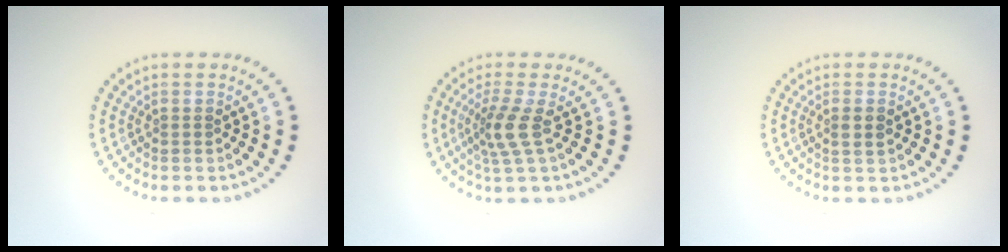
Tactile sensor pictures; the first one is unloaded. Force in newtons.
{"total": 2.9, "press": 2.1, "slide": 2.0}
{"total": 1.3, "press": 1.3, "slide": 0.4}